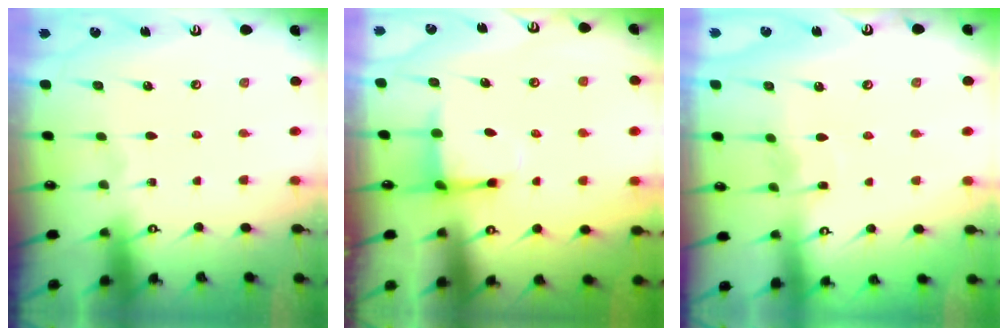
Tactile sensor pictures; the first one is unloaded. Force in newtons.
{"total": 4.0, "press": 3.8, "slide": 1.2}
{"total": 2.8, "press": 2.8, "slide": 0.3}